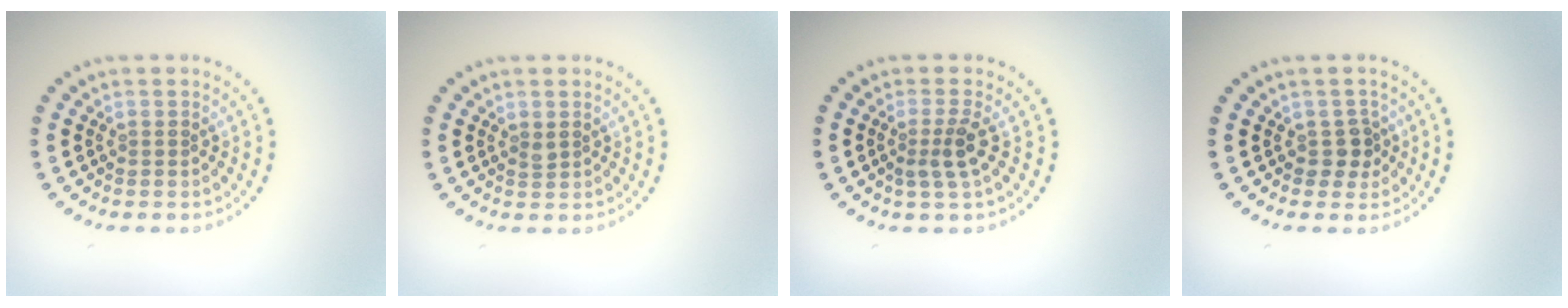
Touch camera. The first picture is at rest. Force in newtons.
{"total": 0.6, "press": 0.6, "slide": 0.3}
{"total": 2.3, "press": 1.8, "slide": 1.4}
{"total": 1.7, "press": 1.5, "slide": 0.9}